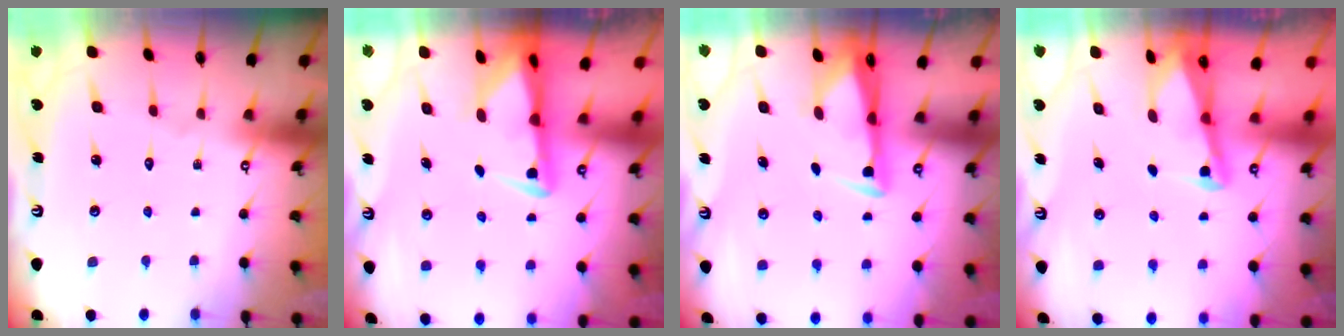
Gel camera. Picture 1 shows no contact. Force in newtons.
{"total": 3.0, "press": 3.0, "slide": 0.6}
{"total": 2.9, "press": 2.7, "slide": 0.9}
{"total": 2.1, "press": 2.1, "slide": 0.4}